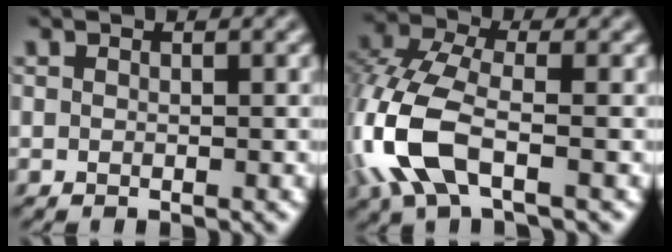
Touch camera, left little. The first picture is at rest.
{"total": 8.1, "force": [-3.1, 3.8, 6.5], "torque": [-0.173, 0.004, -0.075]}